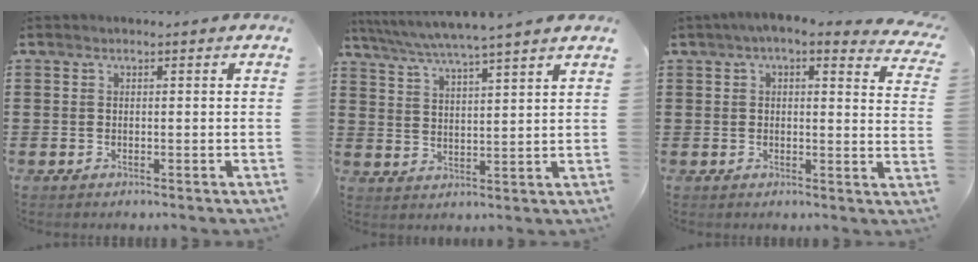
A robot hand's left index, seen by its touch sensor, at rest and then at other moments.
{"total": 4.9, "force": [4.4, -1.0, 2.0], "torque": [-0.056, -0.028, 0.074]}
{"total": 3.7, "force": [2.9, 0.1, 2.3], "torque": [-0.057, -0.010, 0.048]}